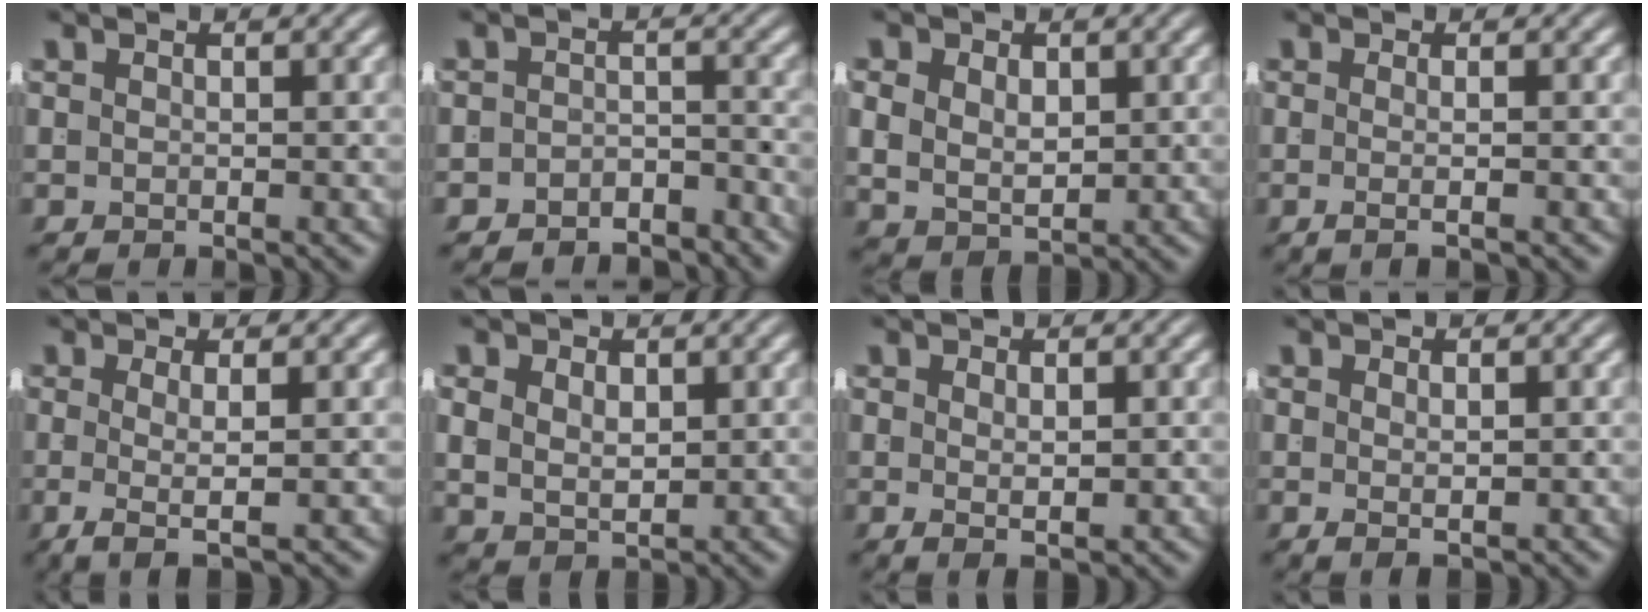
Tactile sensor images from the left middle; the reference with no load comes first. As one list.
[{"total": 3.5, "force": [-3.5, 0.8, 0.1], "torque": [0.011, -0.013, -0.055]}, {"total": 4.5, "force": [0.3, 3.5, 2.9], "torque": [-0.060, -0.024, 0.021]}, {"total": 1.7, "force": [-0.9, -0.7, 1.3], "torque": [-0.027, -0.005, -0.013]}, {"total": 3.2, "force": [-1.1, 0.0, 3.0], "torque": [-0.050, -0.019, -0.004]}, {"total": 3.2, "force": [0.7, 2.3, 2.2], "torque": [-0.044, -0.018, 0.028]}, {"total": 1.6, "force": [0.0, -0.4, 1.6], "torque": [-0.019, -0.012, 0.012]}, {"total": 1.3, "force": [-0.1, -0.6, 1.1], "torque": [-0.011, -0.009, 0.009]}]